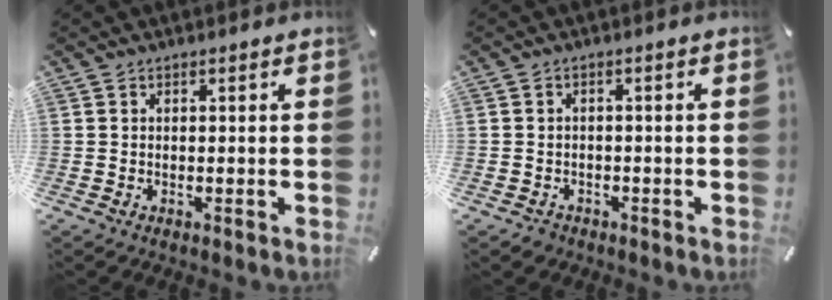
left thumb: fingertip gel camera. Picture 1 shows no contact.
{"total": 1.8, "force": [-1.1, 1.4, 0.5], "torque": [-0.009, 0.008, -0.025]}